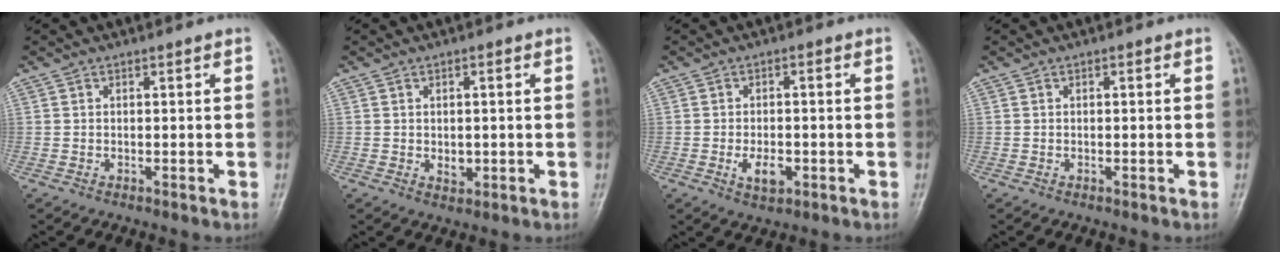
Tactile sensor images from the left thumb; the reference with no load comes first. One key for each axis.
{"total": 2.9, "fx": -0.2, "fy": 2.1, "fz": 2.0, "tx": -0.017, "ty": -0.002, "tz": 0.000}
{"total": 4.8, "fx": -1.5, "fy": 2.8, "fz": 3.6, "tx": -0.053, "ty": 0.005, "tz": -0.024}
{"total": 0.0}